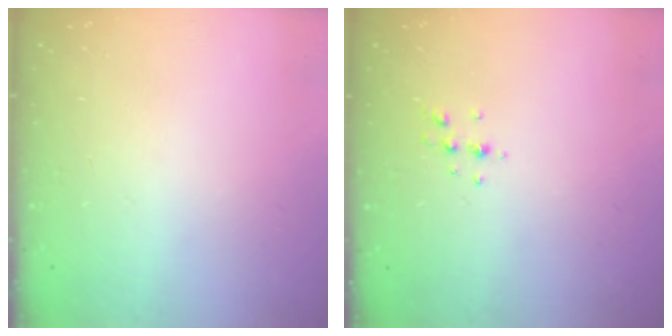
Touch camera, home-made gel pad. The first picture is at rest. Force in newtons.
{"total": 4.1, "press": 3.7, "slide": 1.8}